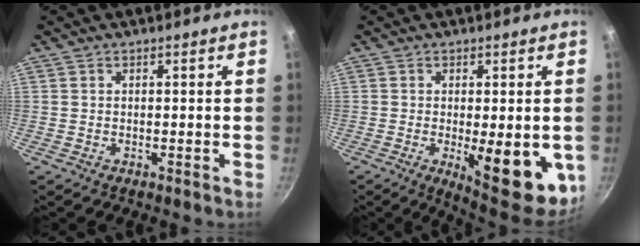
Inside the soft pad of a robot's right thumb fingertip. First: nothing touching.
{"total": 13.7, "force": [-2.7, 4.9, 12.5], "torque": [-0.135, -0.009, -0.023]}